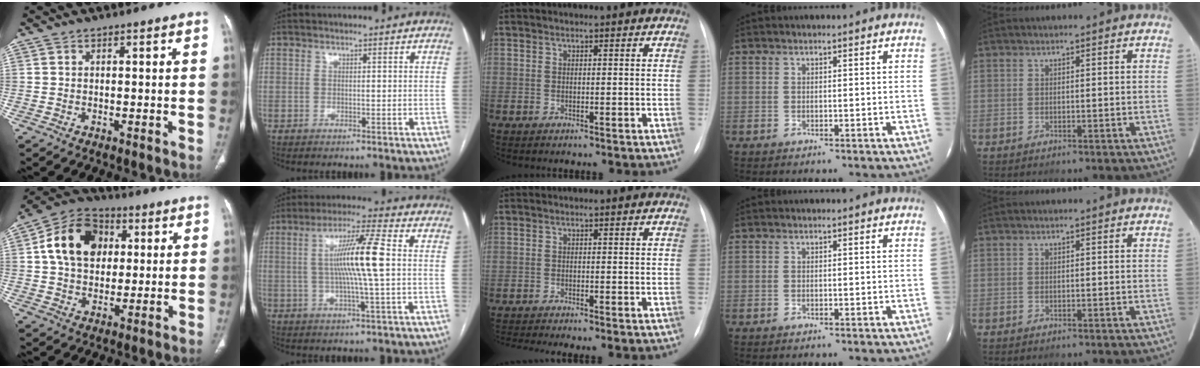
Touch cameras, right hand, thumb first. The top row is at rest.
{"thumb": {"total": 14.7, "force": [3.1, 10.9, 9.3], "torque": [-0.137, 0.011, 0.044]}, "index": {"total": 10.7, "force": [0.8, -0.5, 10.6], "torque": [-0.196, 0.005, 0.011]}, "middle": {"total": 3.7, "force": [-3.2, -0.9, 1.7], "torque": [-0.028, -0.007, -0.052]}}